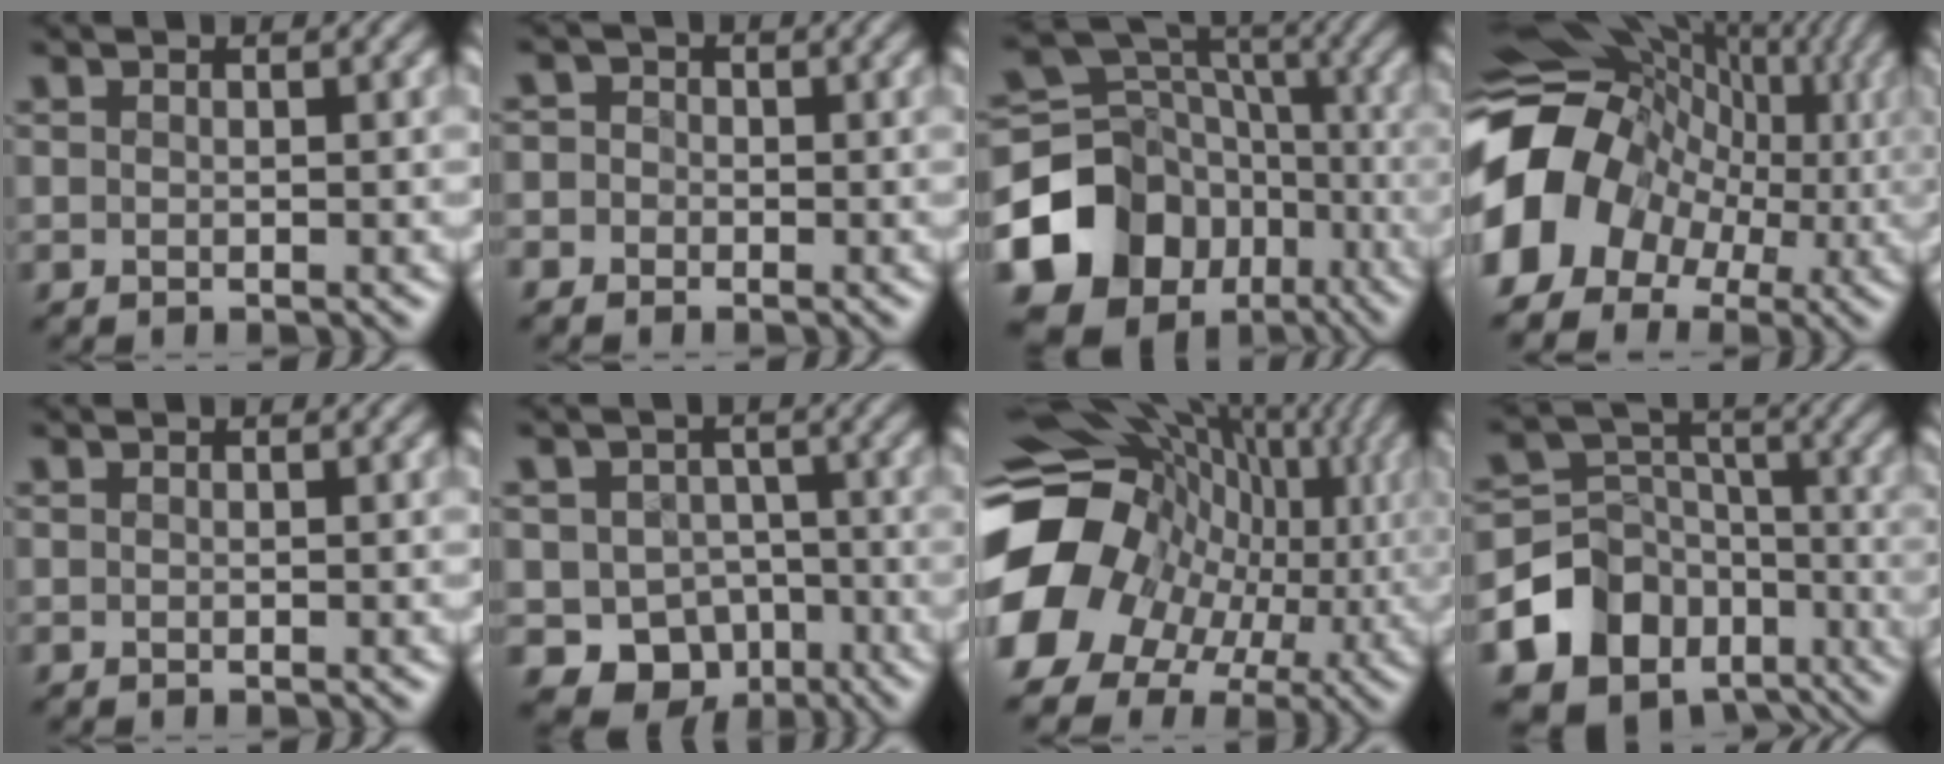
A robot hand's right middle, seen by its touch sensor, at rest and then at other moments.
{"total": 3.4, "force": [-1.5, 2.9, 0.7], "torque": [-0.001, 0.015, -0.053]}
{"total": 14.5, "force": [-7.2, 11.3, 5.6], "torque": [-0.140, 0.001, -0.112]}
{"total": 14.0, "force": [-1.9, 11.7, 7.4], "torque": [-0.164, 0.010, -0.052]}
{"total": 0.0}
{"total": 8.1, "force": [-3.8, 6.8, 2.2], "torque": [-0.010, -0.011, -0.071]}
{"total": 17.2, "force": [-1.6, 14.3, 9.4], "torque": [-0.192, 0.003, -0.025]}
{"total": 12.4, "force": [-7.7, 9.0, 3.8], "torque": [-0.096, -0.002, -0.122]}